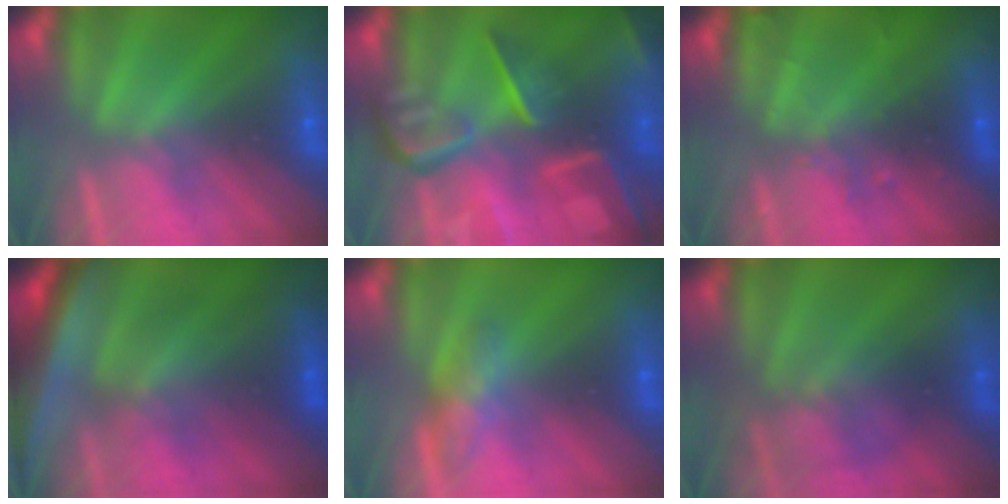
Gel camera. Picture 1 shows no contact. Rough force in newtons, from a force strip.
{"total": 8.3}
{"total": 2.4}
{"total": 7.4}
{"total": 2.7}
{"total": 2.2}